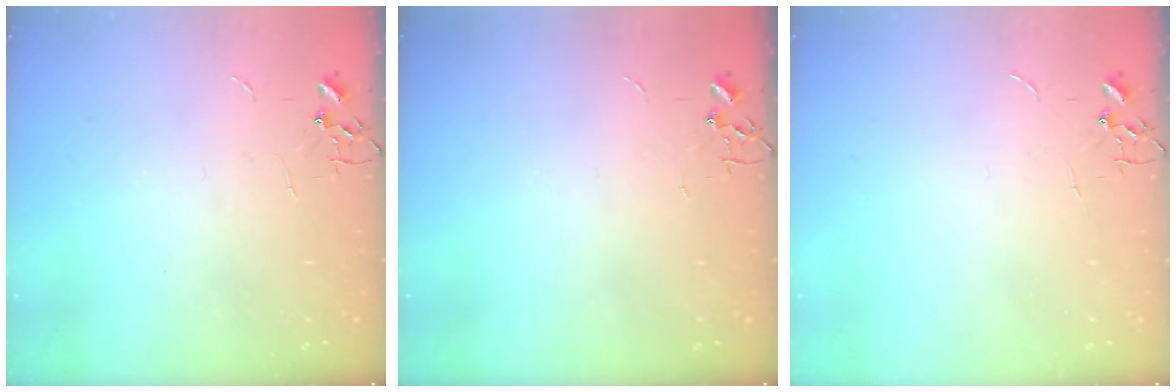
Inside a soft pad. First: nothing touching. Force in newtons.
{"total": 0.0}
{"total": 0.0}